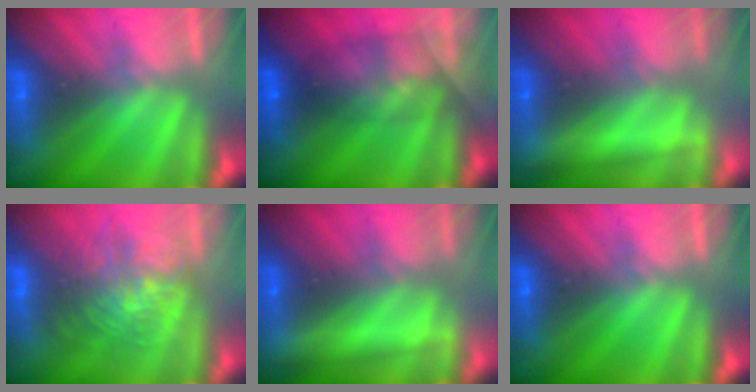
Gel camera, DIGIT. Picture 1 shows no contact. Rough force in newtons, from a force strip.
{"total": 5.7}
{"total": 2.3}
{"total": 3.7}
{"total": 2.3}
{"total": 0.0}